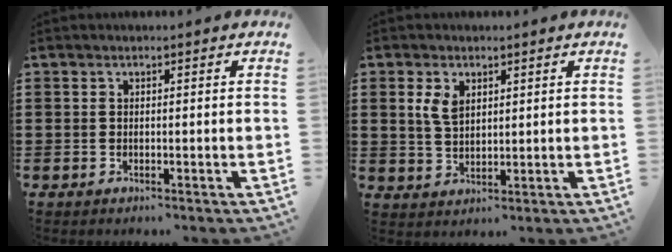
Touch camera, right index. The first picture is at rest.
{"total": 3.7, "force": [1.5, 2.2, 2.5], "torque": [-0.056, 0.008, 0.027]}